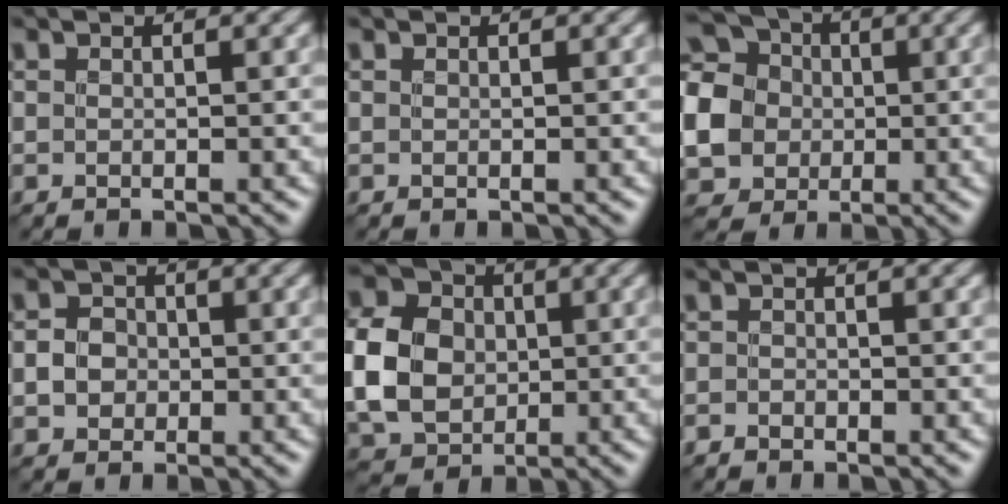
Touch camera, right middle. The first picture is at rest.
{"total": 0.0}
{"total": 10.7, "force": [-1.0, 9.4, 4.9], "torque": [-0.137, 0.002, -0.046]}
{"total": 2.3, "force": [-0.4, 2.0, 1.0], "torque": [-0.014, 0.001, -0.011]}
{"total": 8.0, "force": [-0.1, 6.5, 4.7], "torque": [-0.111, 0.010, -0.009]}
{"total": 0.8, "force": [-0.6, 0.4, 0.1], "torque": [0.000, -0.003, -0.012]}